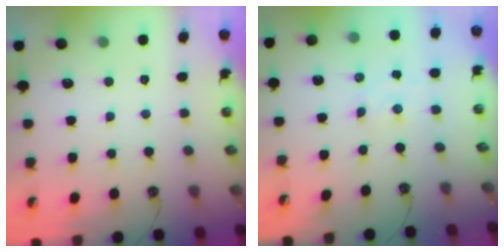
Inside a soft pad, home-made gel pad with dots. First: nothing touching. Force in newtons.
{"total": 1.4, "press": 1.4, "slide": 0.3}